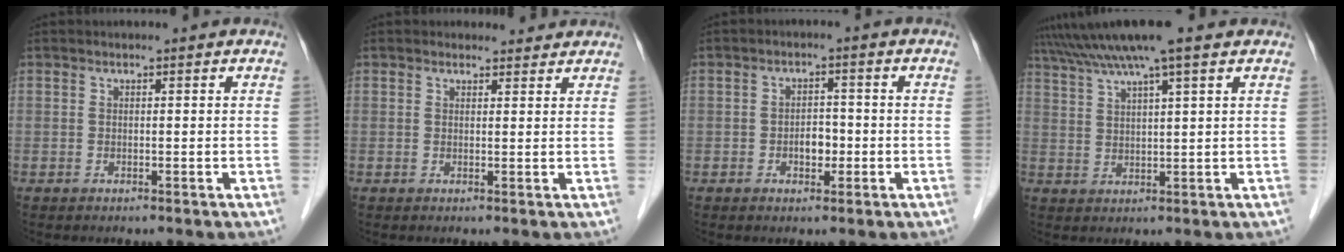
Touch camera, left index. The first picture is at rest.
{"total": 2.1, "force": [1.9, 0.9, -0.2], "torque": [0.004, 0.003, 0.018]}
{"total": 2.9, "force": [-1.0, 1.8, 2.2], "torque": [-0.031, 0.007, -0.013]}
{"total": 9.4, "force": [7.4, -0.9, 5.8], "torque": [-0.105, 0.032, 0.118]}